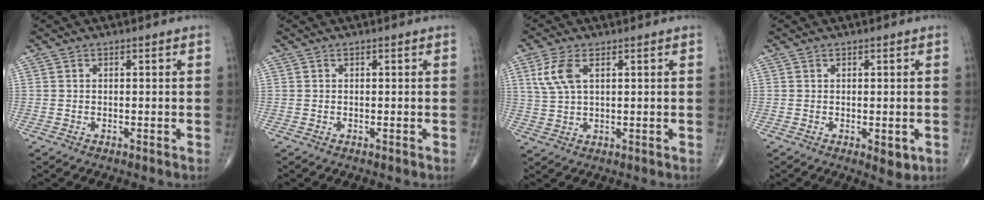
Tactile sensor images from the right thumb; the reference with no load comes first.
{"total": 0.0}
{"total": 6.1, "force": [2.3, 2.9, 4.8], "torque": [-0.116, 0.003, 0.051]}
{"total": 2.8, "force": [-0.5, 1.5, 2.3], "torque": [-0.021, -0.006, -0.002]}